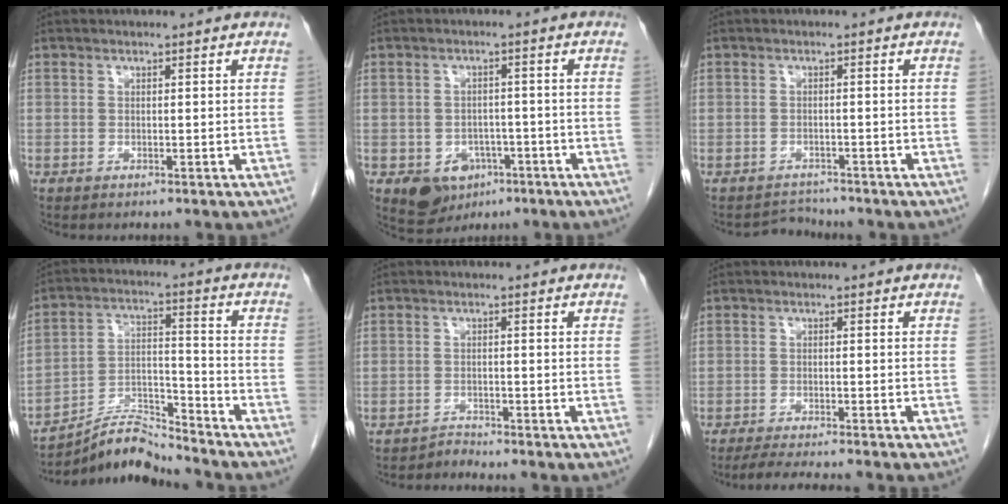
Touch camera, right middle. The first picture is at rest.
{"total": 6.7, "force": [-3.3, 5.1, 2.6], "torque": [-0.040, 0.007, -0.038]}
{"total": 2.3, "force": [-2.0, 0.2, -1.0], "torque": [0.013, -0.010, -0.031]}
{"total": 8.9, "force": [-8.8, -0.2, 1.2], "torque": [-0.028, 0.021, -0.162]}
{"total": 1.4, "force": [-1.3, -0.2, -0.7], "torque": [0.020, -0.007, -0.020]}
{"total": 5.4, "force": [-4.7, -0.4, 2.5], "torque": [-0.037, -0.017, -0.076]}